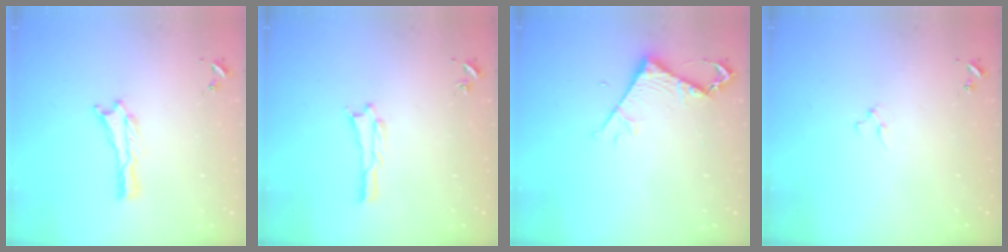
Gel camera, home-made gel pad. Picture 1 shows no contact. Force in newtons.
{"total": 0.6, "press": 0.6, "slide": 0.1}
{"total": 5.3, "press": 5.2, "slide": 0.5}
{"total": 0.9, "press": 0.9, "slide": 0.2}